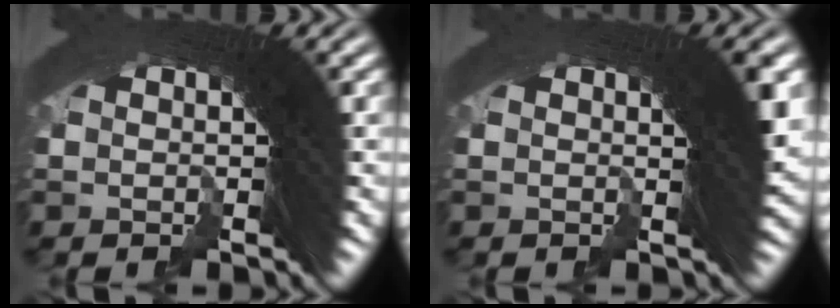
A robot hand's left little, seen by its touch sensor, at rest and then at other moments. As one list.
[{"total": 3.3, "force": [1.1, 0.3, 3.1], "torque": [-0.034, 0.005, 0.015]}]